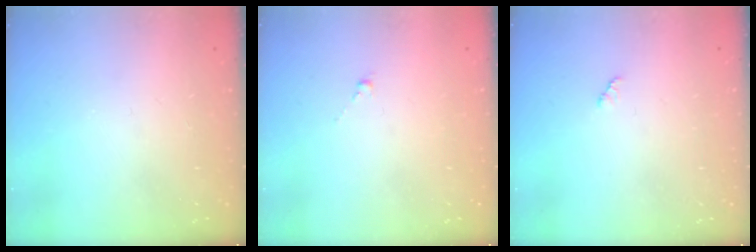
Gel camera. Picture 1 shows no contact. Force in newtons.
{"total": 0.5, "press": 0.3, "slide": 0.4}
{"total": 2.1, "press": 2.1, "slide": 0.3}